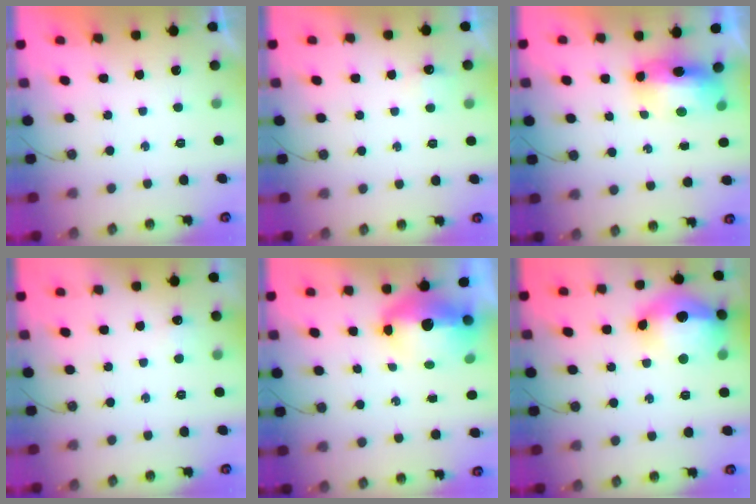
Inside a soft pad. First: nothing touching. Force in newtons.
{"total": 3.9, "press": 3.9, "slide": 0.7}
{"total": 9.5, "press": 9.3, "slide": 2.0}
{"total": 4.7, "press": 3.9, "slide": 2.5}
{"total": 11.0, "press": 11.0, "slide": 1.0}
{"total": 18.0, "press": 17.9, "slide": 1.5}